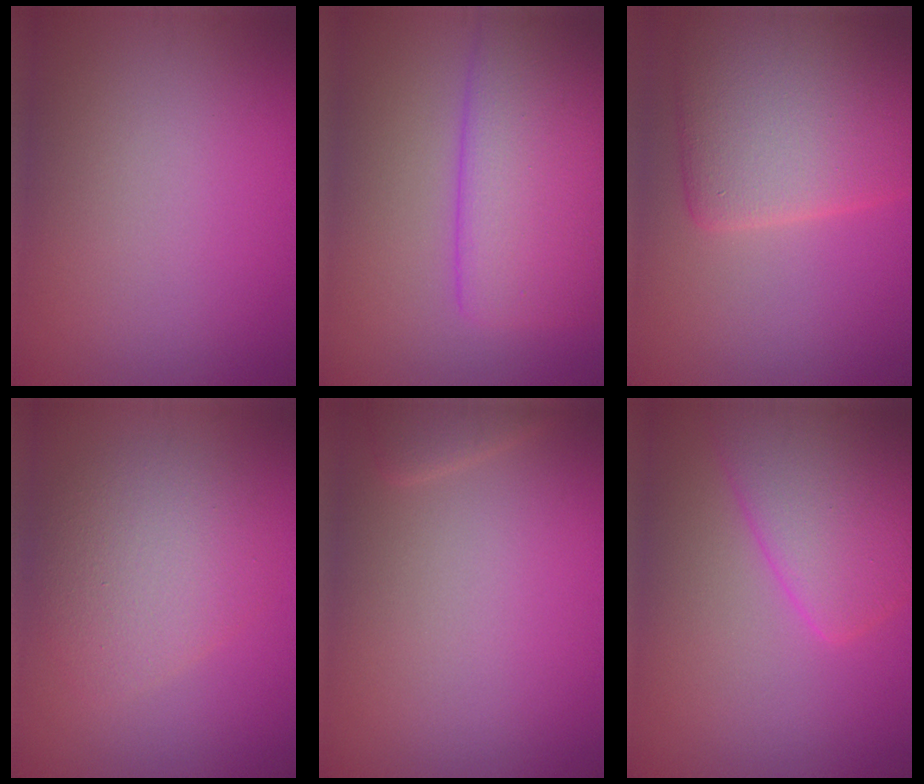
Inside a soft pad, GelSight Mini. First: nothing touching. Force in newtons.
{"total": 8.3, "press": 8.3, "slide": 0.4}
{"total": 8.8, "press": 8.7, "slide": 1.0}
{"total": 4.5, "press": 4.5, "slide": 0.3}
{"total": 1.5, "press": 1.5, "slide": 0.1}
{"total": 6.2, "press": 6.2, "slide": 0.4}